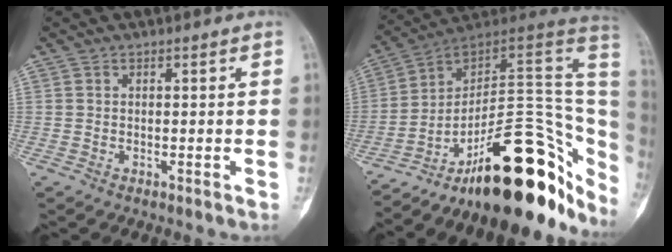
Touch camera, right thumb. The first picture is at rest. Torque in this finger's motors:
{"motor_torque": [4.04, 0.97, 1.12, -1.65, 0.54]}